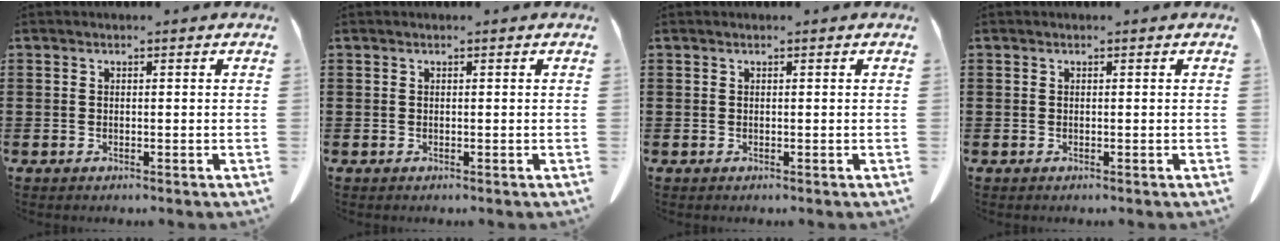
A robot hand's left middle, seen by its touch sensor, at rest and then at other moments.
{"total": 0.0}
{"total": 0.0}
{"total": 0.0}